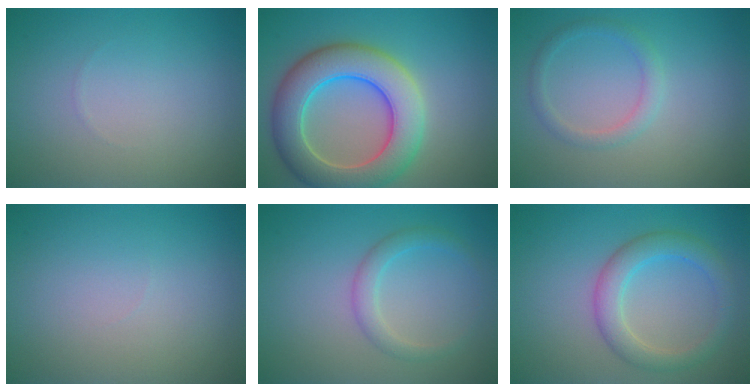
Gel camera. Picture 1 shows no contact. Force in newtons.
{"total": 8.6, "press": 8.6, "slide": 0.4}
{"total": 1.7, "press": 1.7, "slide": 0.1}
{"total": 0.0}
{"total": 2.0, "press": 2.0, "slide": 0.1}
{"total": 3.6, "press": 3.6, "slide": 0.2}